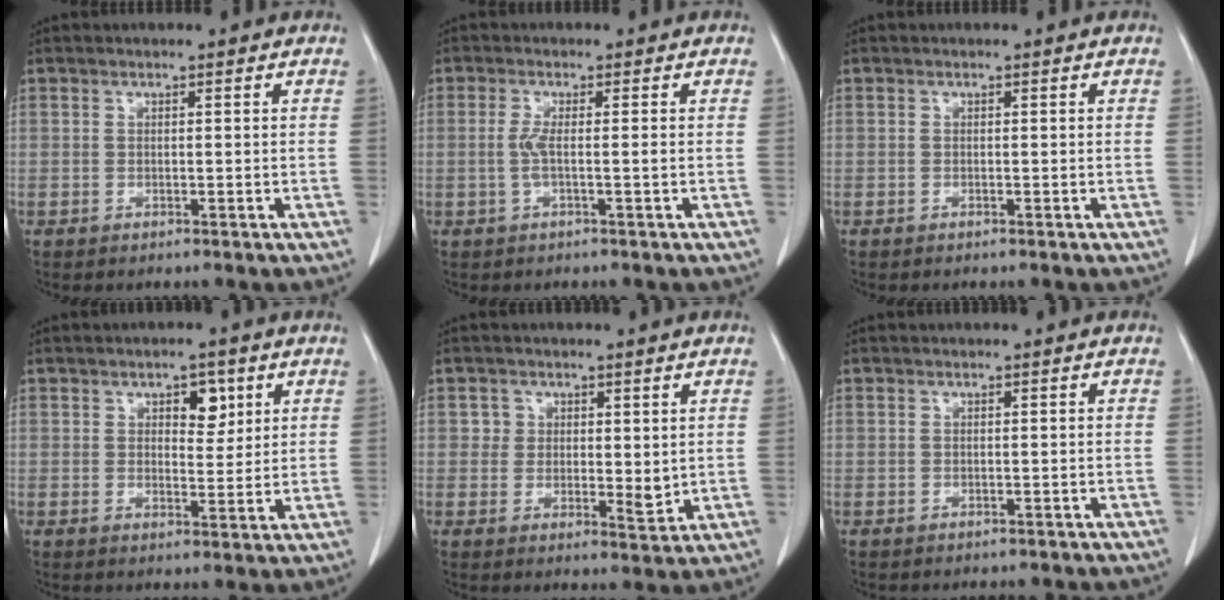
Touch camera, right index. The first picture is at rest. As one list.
[{"total": 2.5, "force": [-0.3, 0.0, 2.4], "torque": [-0.052, -0.001, -0.008]}, {"total": 0.0}, {"total": 4.1, "force": [1.9, 2.2, 3.0], "torque": [-0.037, 0.004, 0.028]}, {"total": 4.1, "force": [1.2, 3.2, 2.4], "torque": [-0.023, -0.013, 0.018]}, {"total": 5.2, "force": [-4.7, 2.2, 0.7], "torque": [-0.005, 0.003, -0.047]}]